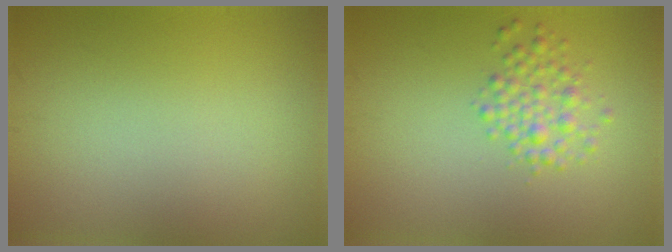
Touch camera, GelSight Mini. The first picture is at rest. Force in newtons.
{"total": 3.2, "press": 3.2, "slide": 0.0}